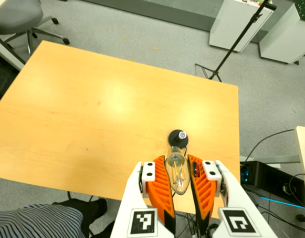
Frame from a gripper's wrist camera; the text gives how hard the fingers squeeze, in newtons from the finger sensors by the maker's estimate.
{"total": 21.3, "left": 25.1, "right": 17.4}